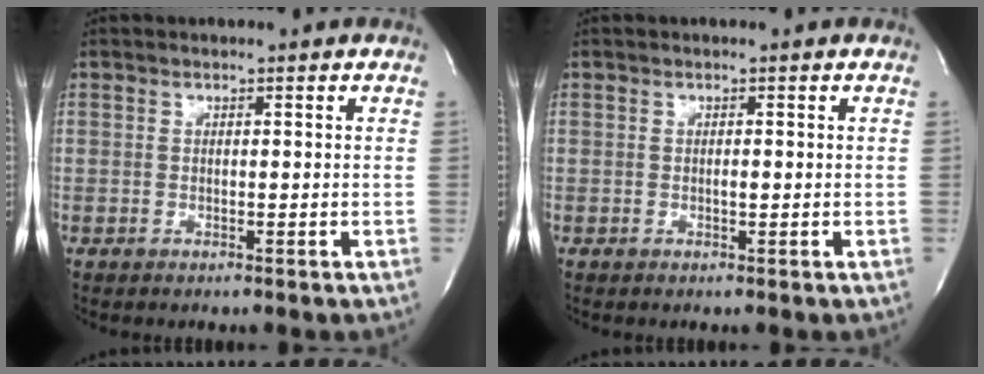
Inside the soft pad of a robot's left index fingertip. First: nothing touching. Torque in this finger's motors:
{"motor_torque": [0.19, -0.05, -0.05, 0.00]}